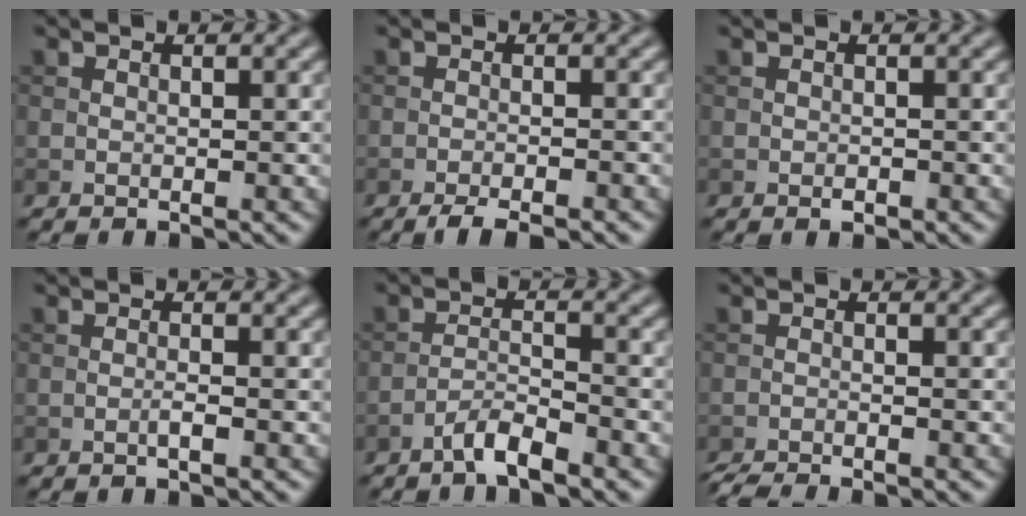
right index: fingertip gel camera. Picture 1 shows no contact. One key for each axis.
{"total": 2.8, "fx": -2.2, "fy": 0.4, "fz": 1.8, "tx": -0.028, "ty": 0.000, "tz": -0.041}
{"total": 0.5, "fx": -0.3, "fy": 0.3, "fz": 0.4, "tx": -0.004, "ty": 0.000, "tz": -0.004}
{"total": 0.9, "fx": -0.4, "fy": 0.1, "fz": 0.8, "tx": -0.015, "ty": 0.002, "tz": -0.009}
{"total": 2.8, "fx": -2.3, "fy": 0.4, "fz": 1.7, "tx": -0.031, "ty": 0.008, "tz": -0.048}
{"total": 3.0, "fx": -2.7, "fy": 0.2, "fz": 1.4, "tx": -0.024, "ty": -0.008, "tz": -0.054}